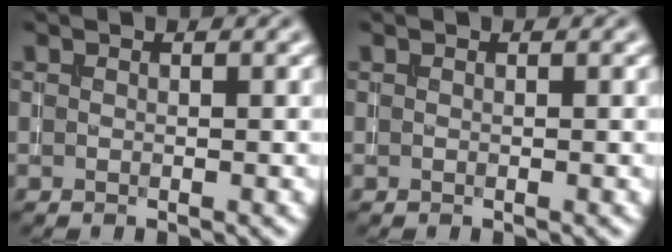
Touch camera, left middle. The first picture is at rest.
{"total": 0.0}